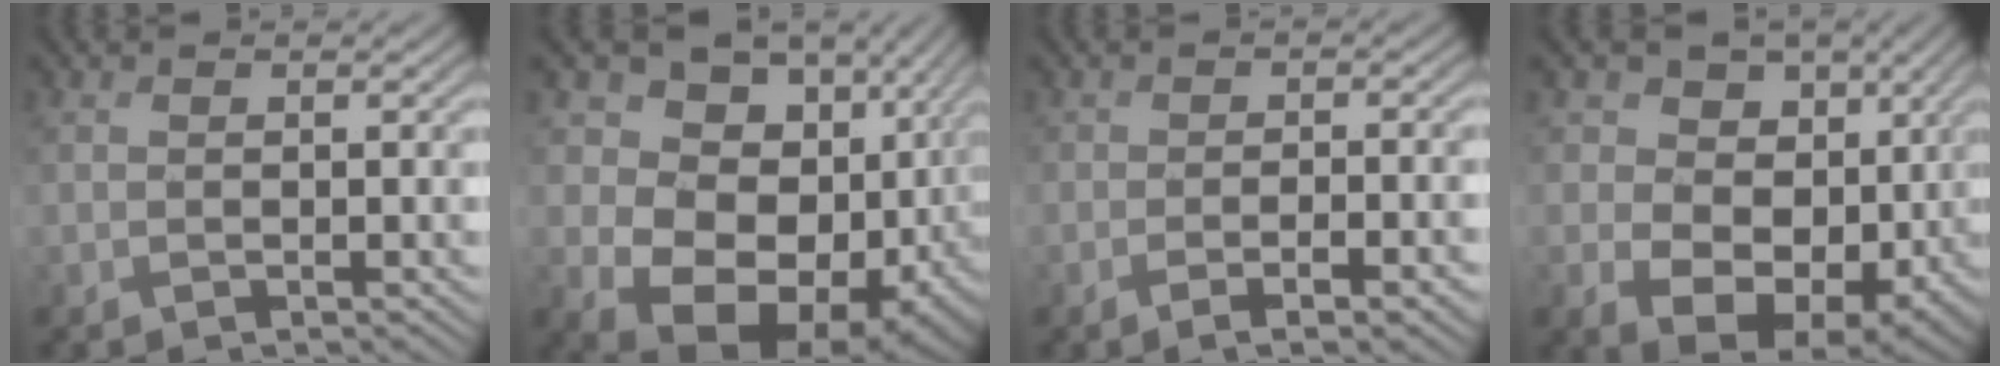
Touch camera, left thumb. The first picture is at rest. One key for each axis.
{"total": 17.4, "fx": -0.9, "fy": 14.0, "fz": 10.3, "tx": -0.164, "ty": -0.047, "tz": 0.022}
{"total": 4.0, "fx": -2.7, "fy": 0.8, "fz": 2.8, "tx": -0.046, "ty": 0.000, "tz": -0.040}
{"total": 11.4, "fx": -0.2, "fy": 9.4, "fz": 6.4, "tx": -0.120, "ty": -0.036, "tz": -0.004}